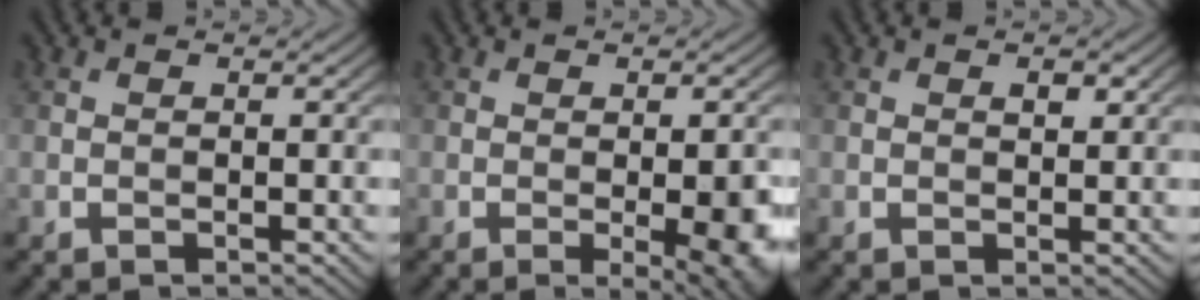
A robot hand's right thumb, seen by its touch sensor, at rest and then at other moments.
{"total": 5.9, "force": [-1.4, 1.5, 5.5], "torque": [-0.080, -0.009, -0.011]}
{"total": 1.2, "force": [0.5, 0.6, 0.8], "torque": [-0.010, -0.003, 0.009]}